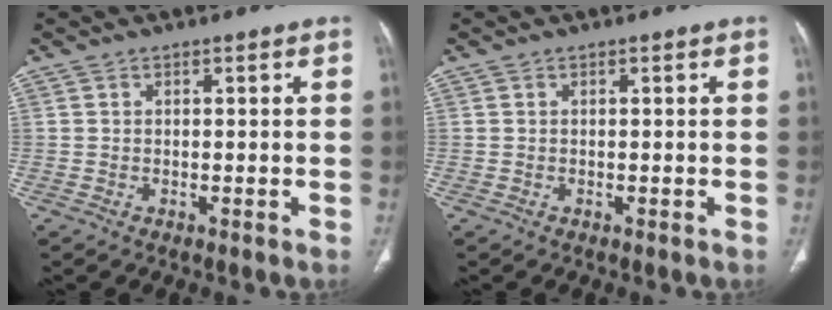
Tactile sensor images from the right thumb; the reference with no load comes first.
{"total": 0.0}